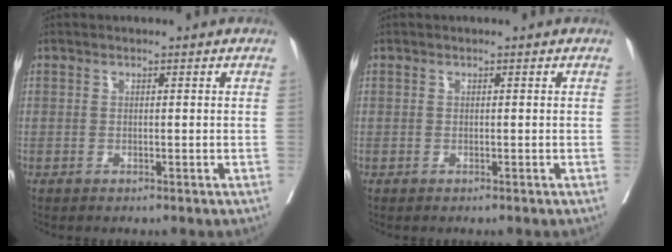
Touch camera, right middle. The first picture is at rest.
{"total": 0.0}